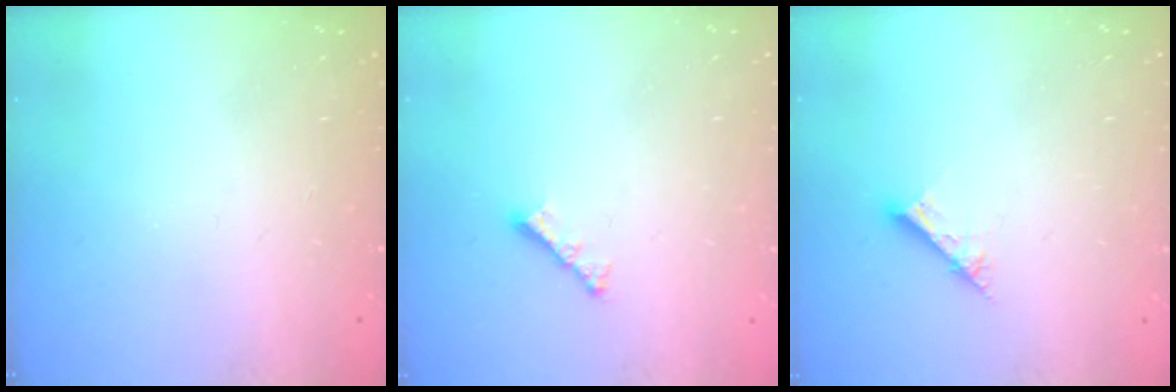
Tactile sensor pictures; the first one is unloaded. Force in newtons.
{"total": 2.8, "press": 2.7, "slide": 0.6}
{"total": 3.1, "press": 3.1, "slide": 0.3}